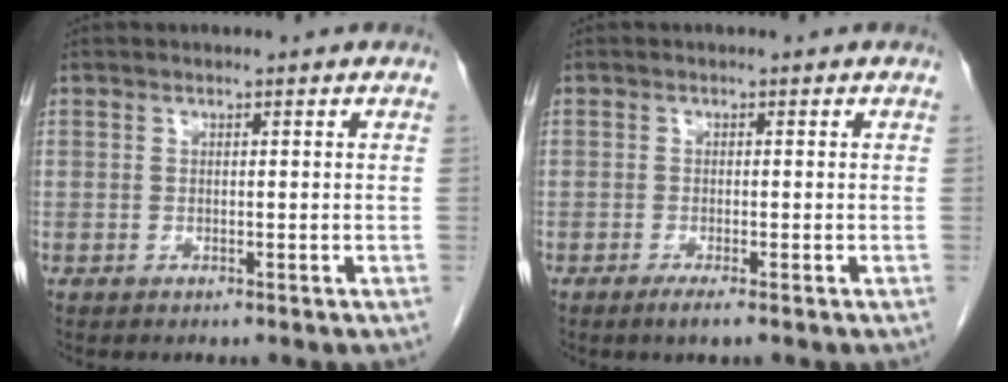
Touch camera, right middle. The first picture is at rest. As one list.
[{"total": 1.2, "force": [-0.8, -0.2, 0.9], "torque": [-0.020, -0.004, -0.017]}]